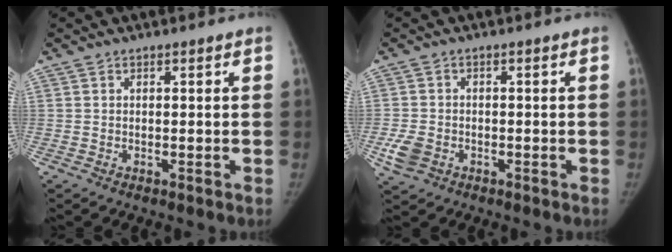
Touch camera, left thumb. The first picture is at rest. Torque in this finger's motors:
{"motor_torque": [0.03, 0.13, 0.07, -0.07, 0.01]}